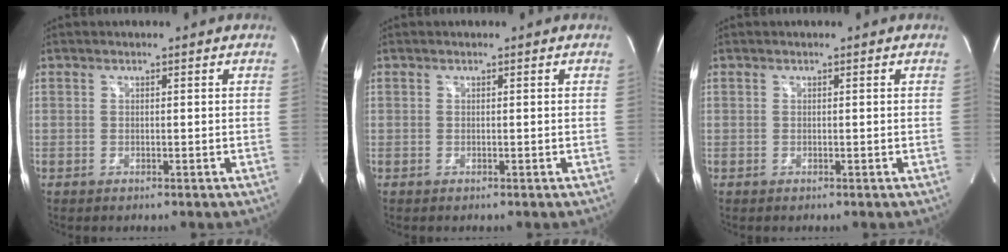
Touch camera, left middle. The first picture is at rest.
{"total": 0.0}
{"total": 0.0}